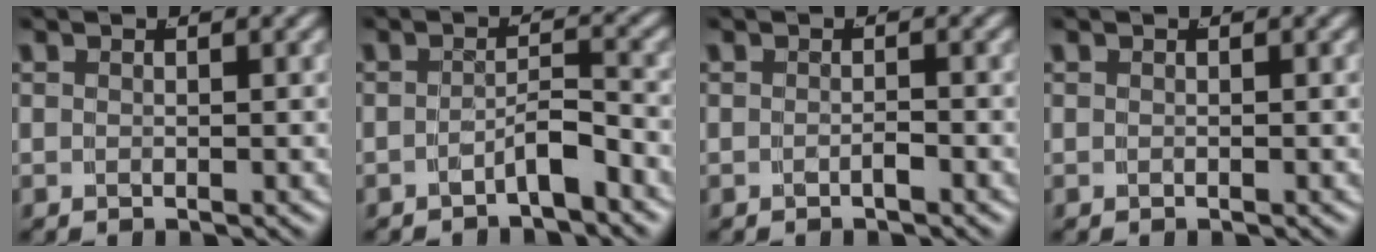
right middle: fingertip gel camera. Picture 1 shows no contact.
{"total": 2.3, "force": [-2.0, 0.1, 1.3], "torque": [-0.011, -0.003, -0.033]}
{"total": 0.8, "force": [-0.7, -0.3, 0.4], "torque": [-0.001, -0.001, -0.011]}
{"total": 0.0}